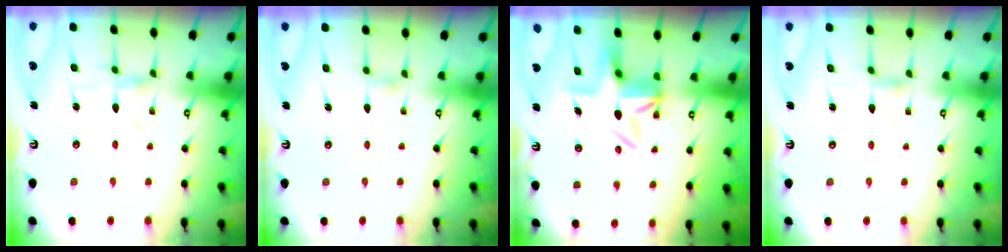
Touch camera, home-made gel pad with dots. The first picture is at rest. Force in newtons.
{"total": 0.8, "press": 0.7, "slide": 0.1}
{"total": 10.3, "press": 10.3, "slide": 1.0}
{"total": 0.0}